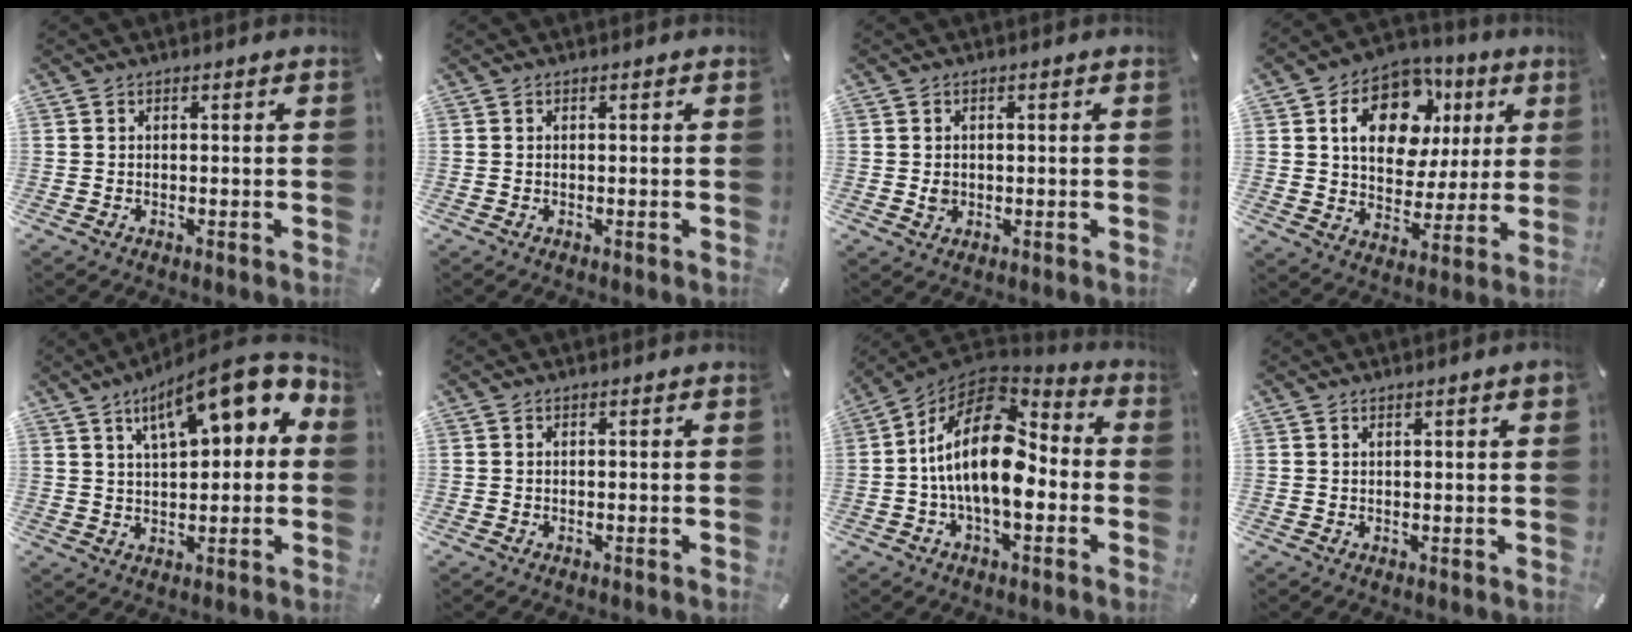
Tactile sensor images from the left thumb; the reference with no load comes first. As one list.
[{"total": 0.0}, {"total": 2.0, "force": [0.0, 1.8, 0.9], "torque": [-0.011, 0.000, -0.003]}, {"total": 16.2, "force": [6.8, 11.5, 9.2], "torque": [-0.152, -0.015, 0.123]}, {"total": 15.0, "force": [7.5, 6.2, 11.4], "torque": [-0.168, -0.033, 0.126]}, {"total": 0.0}, {"total": 19.2, "force": [-1.0, 10.5, 16.0], "torque": [-0.303, -0.002, -0.016]}, {"total": 1.7, "force": [0.8, 0.1, 1.6], "torque": [-0.030, 0.000, 0.013]}]